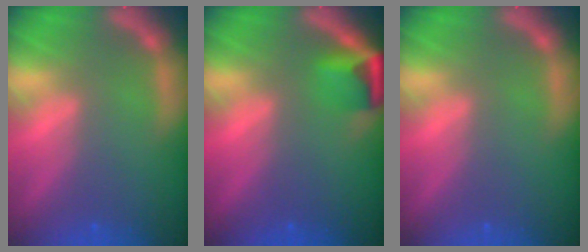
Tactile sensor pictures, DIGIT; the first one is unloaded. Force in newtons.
{"total": 3.4}
{"total": 0.0}